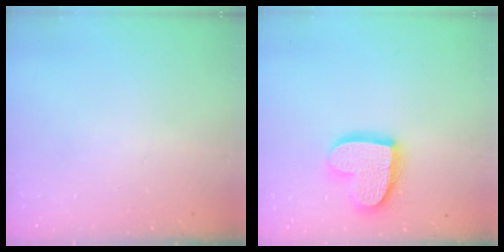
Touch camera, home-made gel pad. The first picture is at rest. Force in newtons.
{"total": 16.2, "press": 16.1, "slide": 1.3}